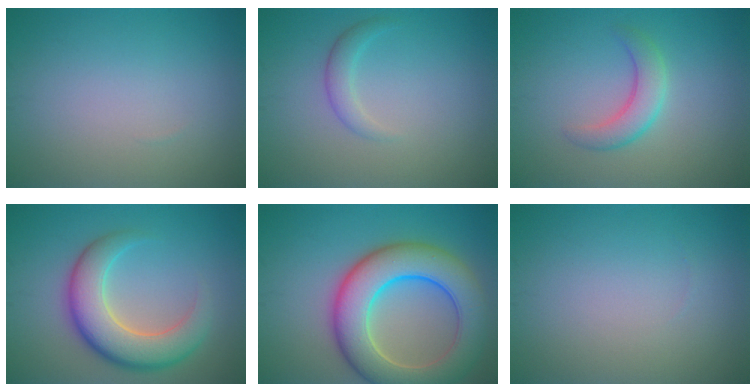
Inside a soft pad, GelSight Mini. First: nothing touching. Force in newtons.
{"total": 1.7, "press": 1.7, "slide": 0.1}
{"total": 2.9, "press": 2.9, "slide": 0.2}
{"total": 7.3, "press": 7.2, "slide": 0.6}
{"total": 10.3, "press": 10.3, "slide": 0.6}
{"total": 0.0}